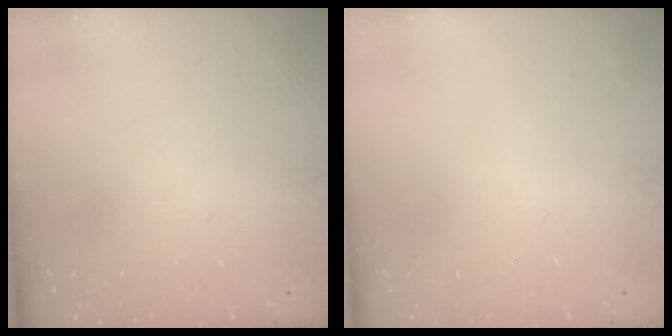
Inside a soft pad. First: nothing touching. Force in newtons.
{"total": 0.0}